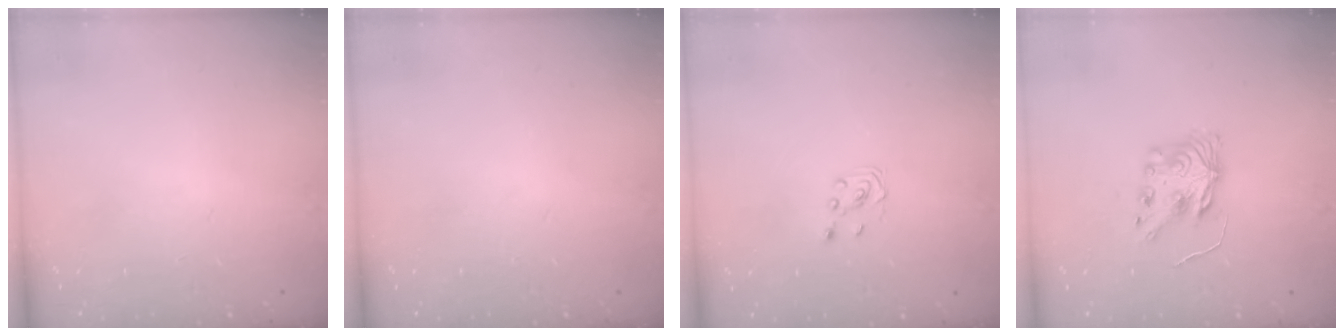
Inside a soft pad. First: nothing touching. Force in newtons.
{"total": 0.0}
{"total": 1.9, "press": 1.7, "slide": 0.8}
{"total": 8.5, "press": 8.5, "slide": 0.3}